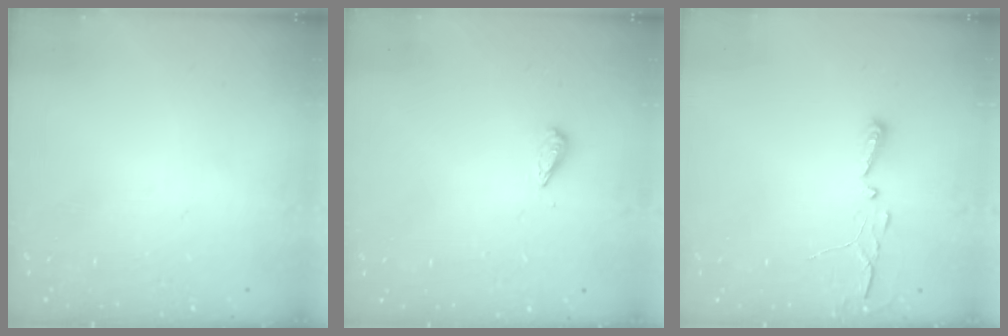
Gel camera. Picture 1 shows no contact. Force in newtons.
{"total": 2.9, "press": 2.9, "slide": 0.4}
{"total": 2.9, "press": 2.9, "slide": 0.4}